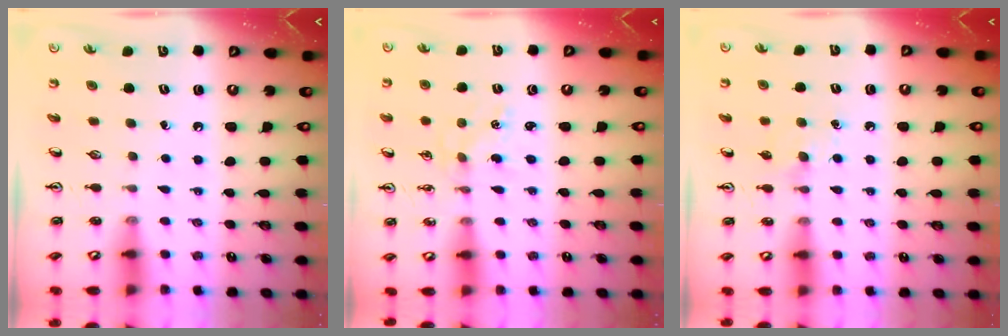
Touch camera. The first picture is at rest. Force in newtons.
{"total": 1.6, "press": 1.5, "slide": 0.2}
{"total": 5.4, "press": 5.4, "slide": 0.7}